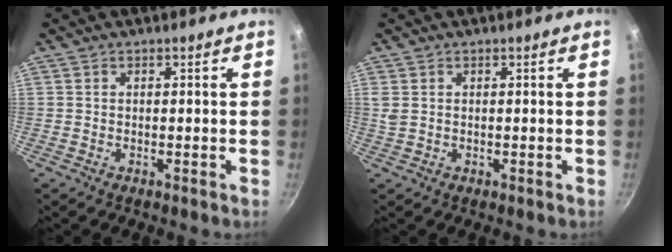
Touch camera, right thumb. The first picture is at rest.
{"total": 1.4, "force": [0.6, 0.9, 0.9], "torque": [-0.017, 0.001, 0.014]}